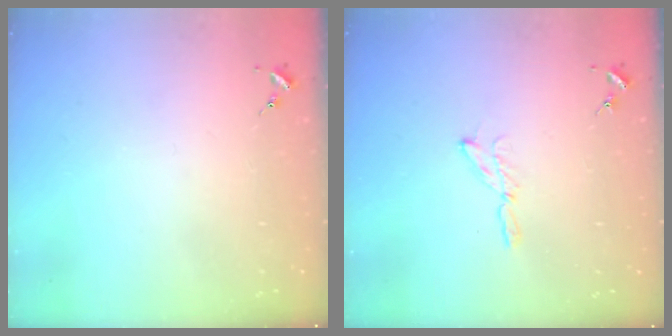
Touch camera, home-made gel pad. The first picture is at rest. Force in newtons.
{"total": 5.3, "press": 5.2, "slide": 0.6}